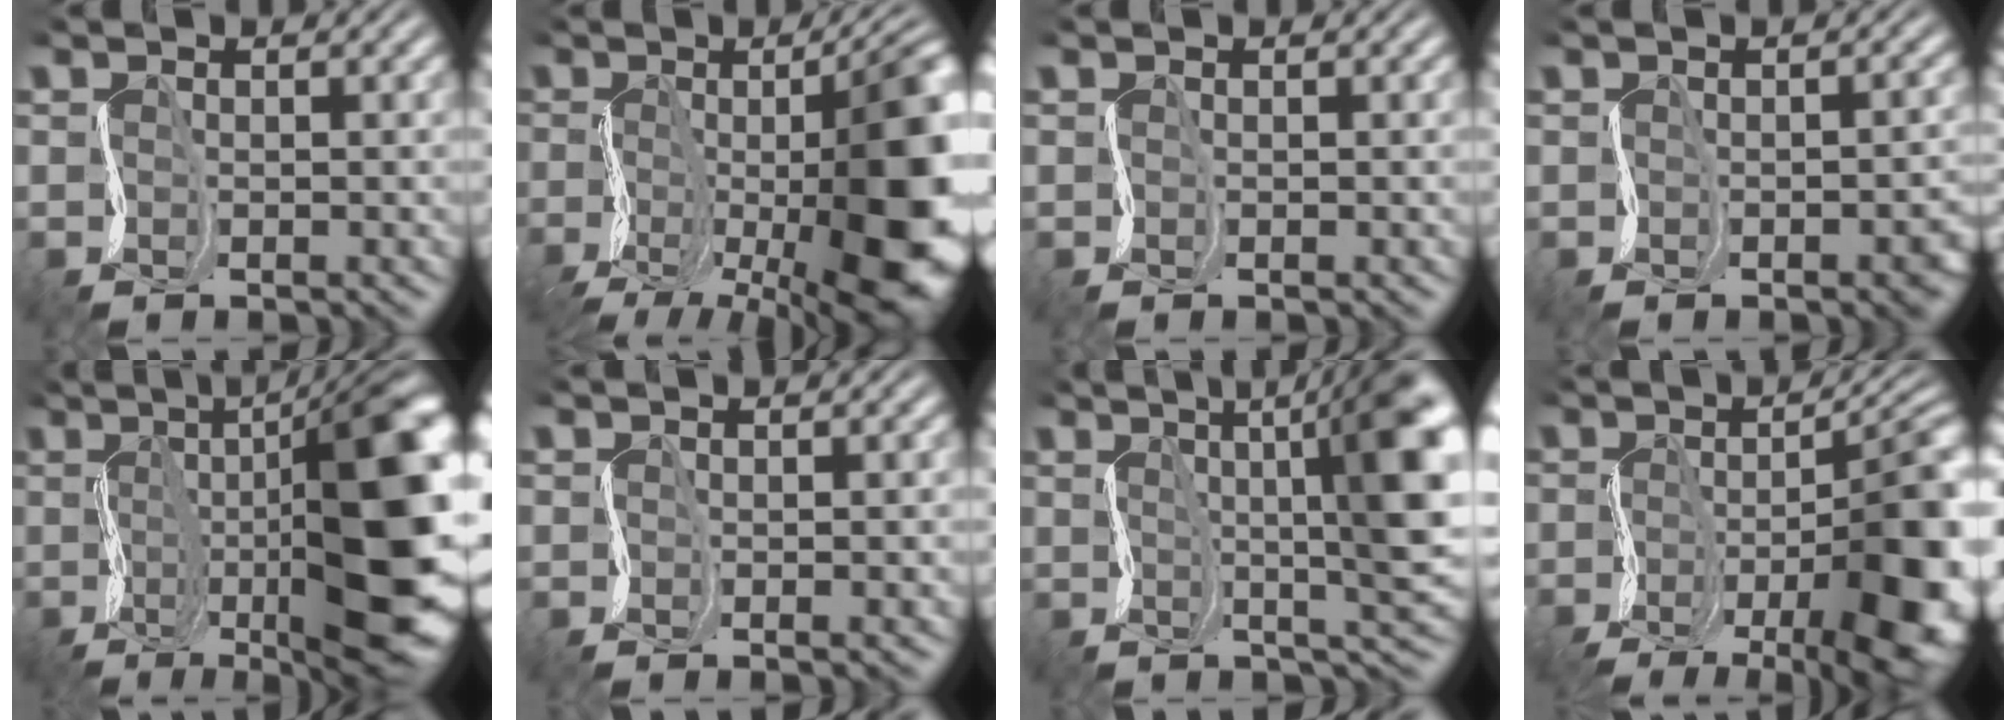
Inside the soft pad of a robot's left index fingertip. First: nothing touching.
{"total": 16.3, "force": [-3.6, 6.7, 14.4], "torque": [-0.196, -0.009, -0.052]}
{"total": 0.0}
{"total": 4.6, "force": [-1.7, 1.7, 3.9], "torque": [-0.030, 0.000, -0.016]}
{"total": 17.3, "force": [0.0, 5.5, 16.4], "torque": [-0.210, 0.021, 0.007]}
{"total": 2.0, "force": [-0.1, 0.7, 1.9], "torque": [-0.016, 0.004, 0.001]}
{"total": 11.9, "force": [2.3, 2.6, 11.4], "torque": [-0.133, 0.007, 0.041]}
{"total": 14.4, "force": [-5.4, 5.8, 12.0], "torque": [-0.155, -0.007, -0.084]}